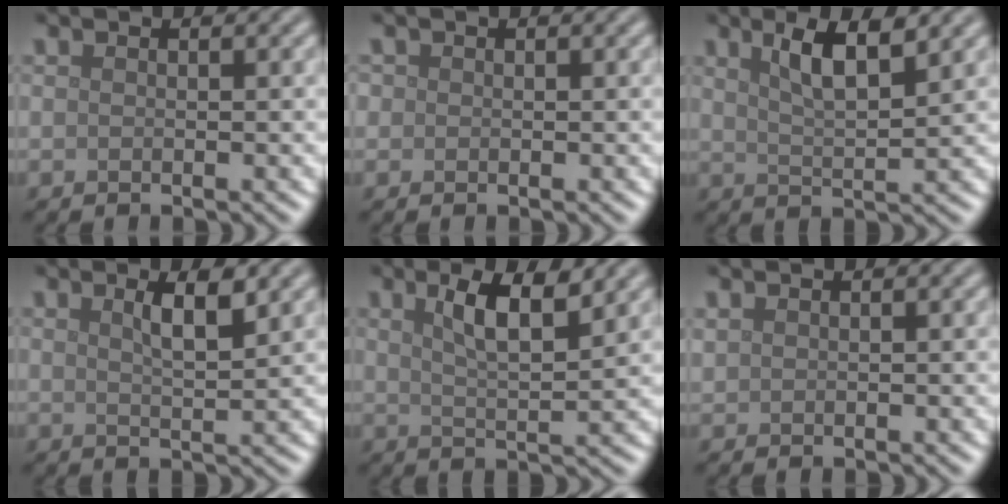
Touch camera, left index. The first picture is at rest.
{"total": 0.6, "force": [0.1, 0.6, 0.1], "torque": [0.005, 0.001, -0.002]}
{"total": 4.4, "force": [2.5, 1.1, 3.5], "torque": [-0.059, 0.003, 0.043]}
{"total": 2.9, "force": [1.5, 0.7, 2.4], "torque": [-0.036, 0.002, 0.024]}
{"total": 4.7, "force": [2.4, 1.2, 3.9], "torque": [-0.068, 0.002, 0.041]}
{"total": 0.6, "force": [0.5, 0.2, 0.1], "torque": [-0.004, 0.001, 0.015]}